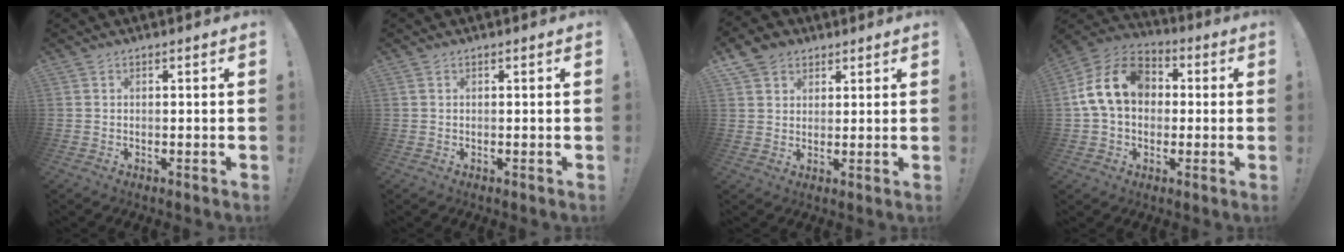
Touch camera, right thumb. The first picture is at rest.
{"total": 0.0}
{"total": 6.3, "force": [3.9, 4.8, 1.4], "torque": [-0.019, -0.018, 0.076]}
{"total": 16.7, "force": [2.7, 12.4, 10.8], "torque": [-0.193, 0.019, 0.054]}